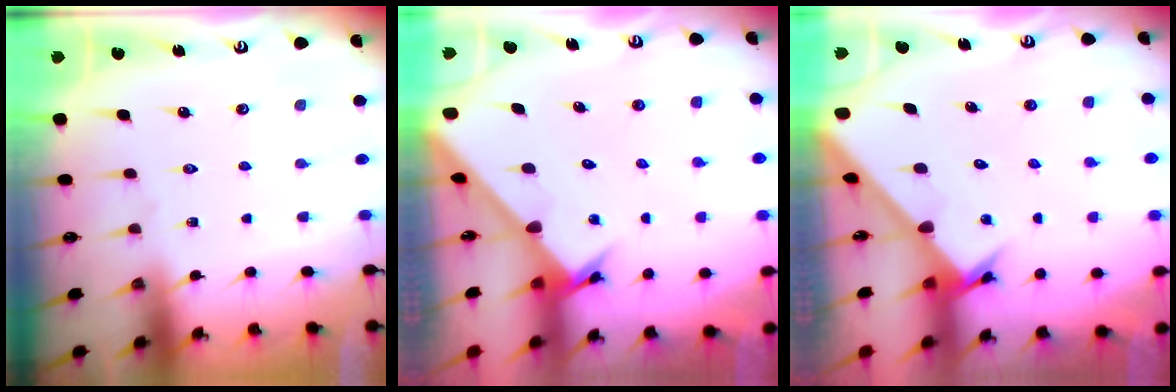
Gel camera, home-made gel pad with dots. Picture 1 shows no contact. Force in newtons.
{"total": 2.7, "press": 2.7, "slide": 0.3}
{"total": 2.7, "press": 2.7, "slide": 0.3}